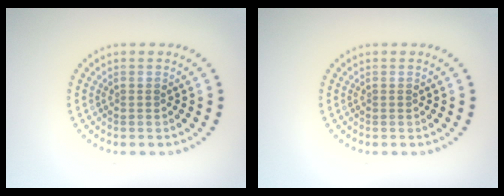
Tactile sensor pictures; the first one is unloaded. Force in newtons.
{"total": 0.0}